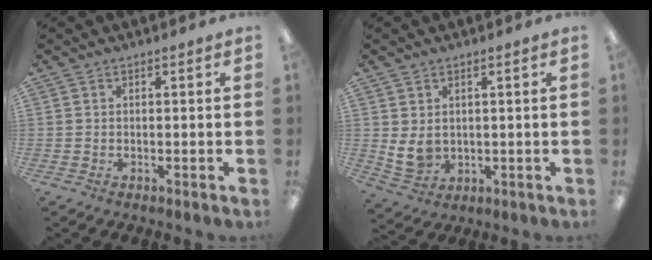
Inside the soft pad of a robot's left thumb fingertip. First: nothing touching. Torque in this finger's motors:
{"motor_torque": [0.69, 0.64, 0.66, -0.51, 0.00]}